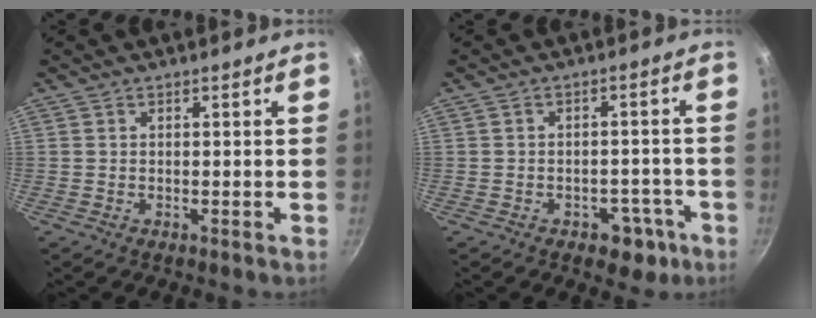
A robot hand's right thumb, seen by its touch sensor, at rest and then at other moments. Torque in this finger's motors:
{"motor_torque": [-0.30, 0.54, -0.12, 0.07, 0.04]}